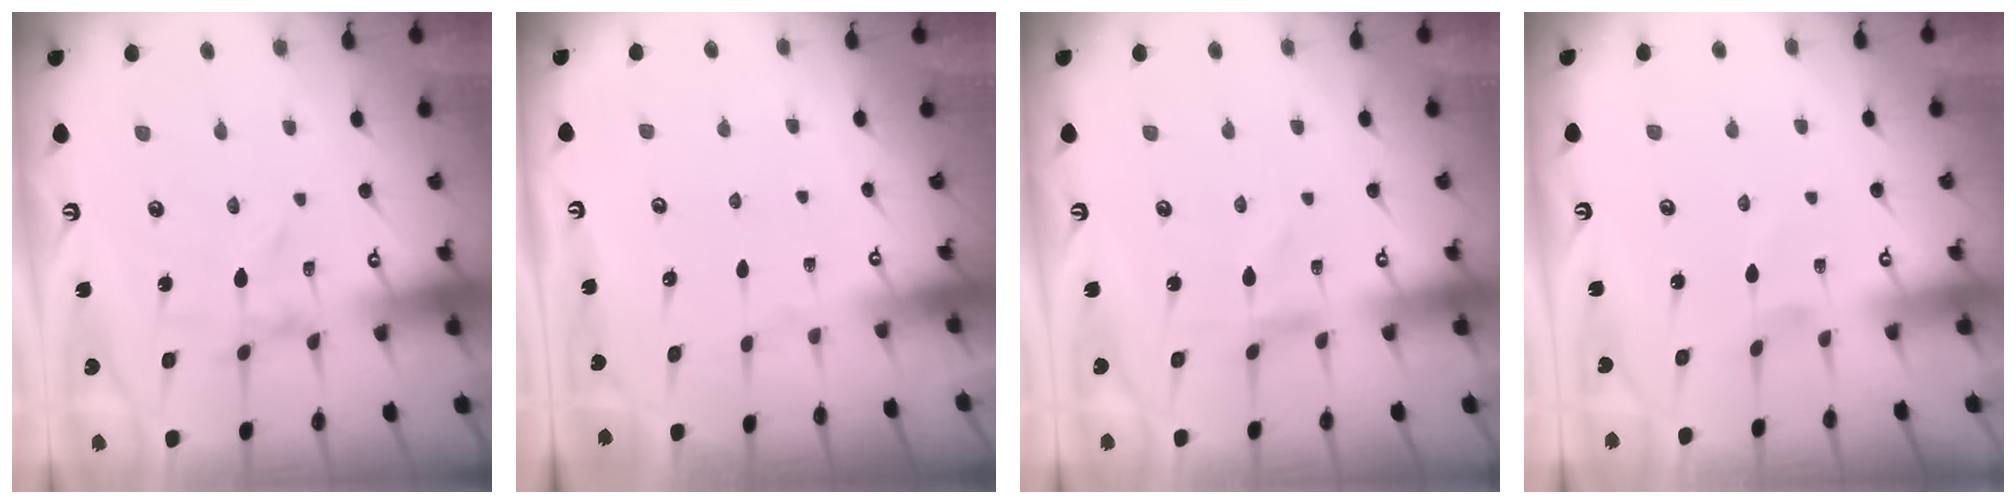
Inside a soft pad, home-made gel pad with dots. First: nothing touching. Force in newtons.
{"total": 0.0}
{"total": 0.6, "press": 0.5, "slide": 0.2}
{"total": 0.8, "press": 0.8, "slide": 0.1}